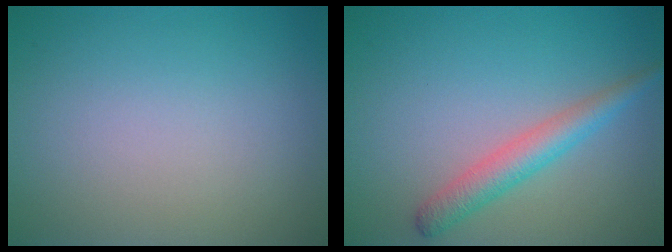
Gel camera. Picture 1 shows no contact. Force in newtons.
{"total": 3.1, "press": 3.1, "slide": 0.1}